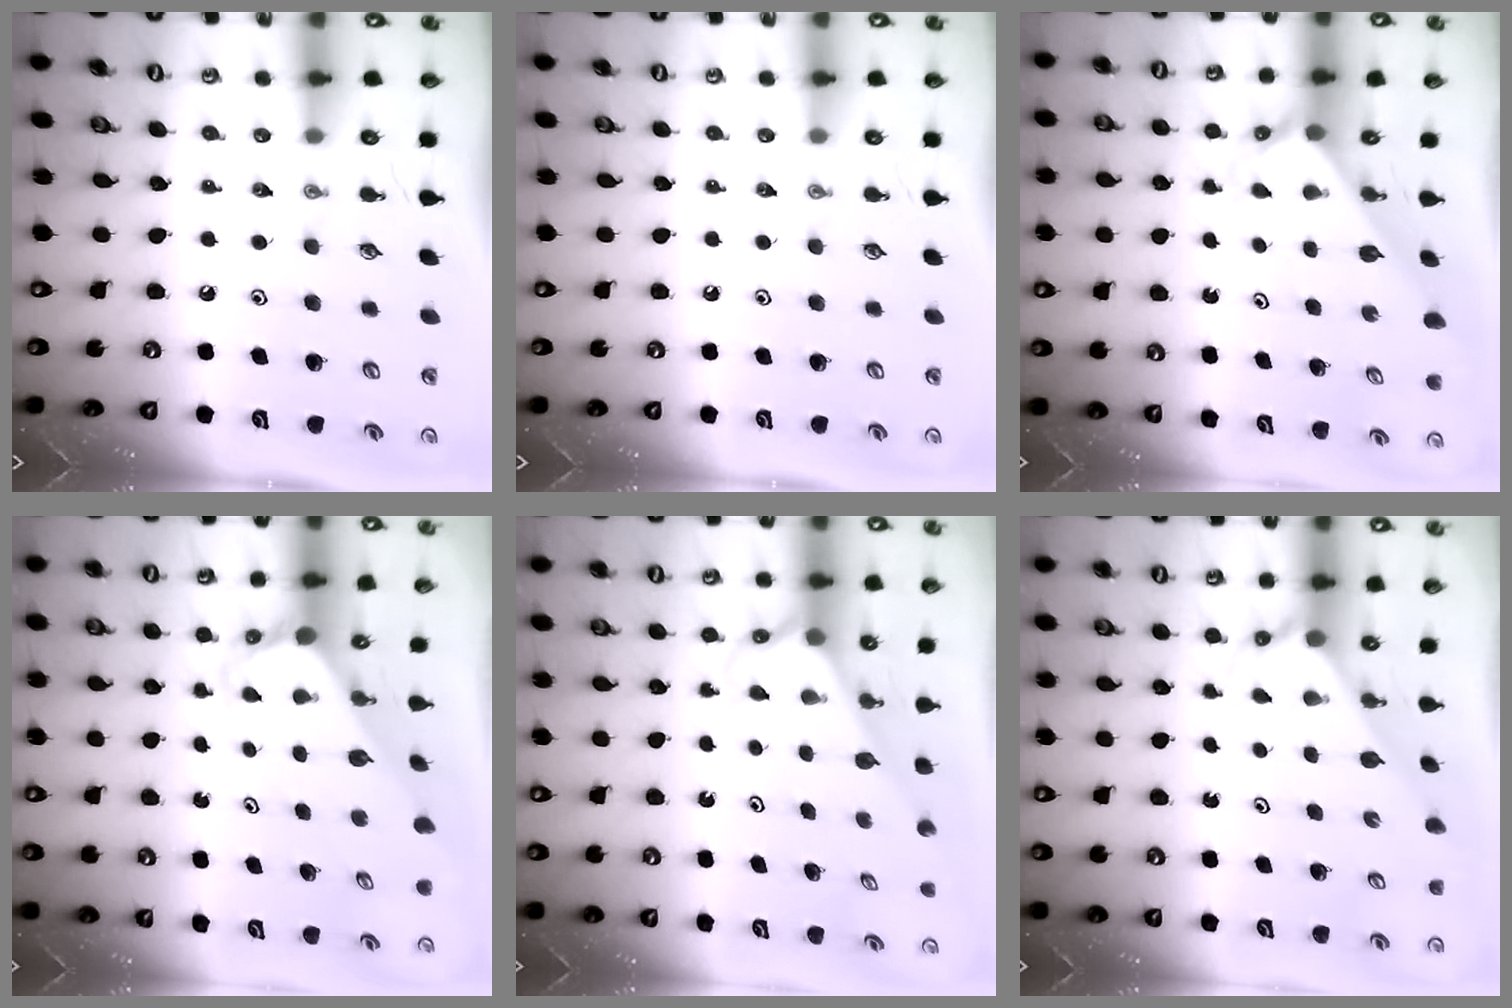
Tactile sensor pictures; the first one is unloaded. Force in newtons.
{"total": 0.0}
{"total": 2.5, "press": 2.5, "slide": 0.2}
{"total": 3.3, "press": 3.3, "slide": 0.3}
{"total": 2.6, "press": 2.6, "slide": 0.1}
{"total": 1.9, "press": 1.9, "slide": 0.2}